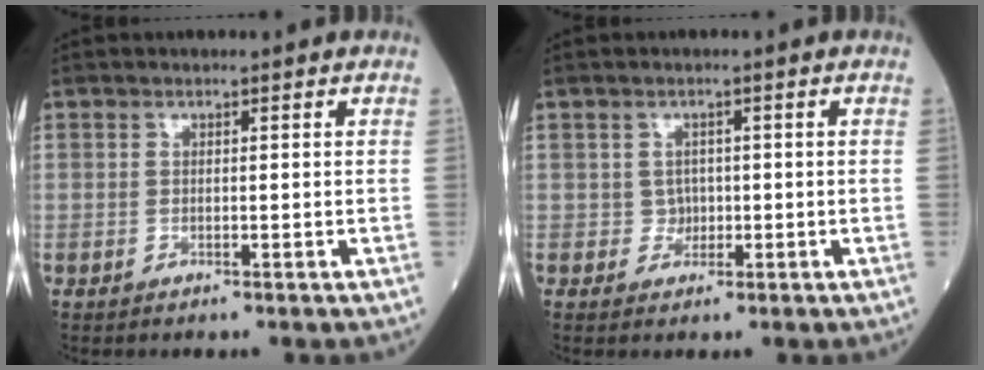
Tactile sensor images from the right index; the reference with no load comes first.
{"total": 1.4, "force": [-0.1, 1.4, 0.3], "torque": [-0.001, 0.005, 0.000]}